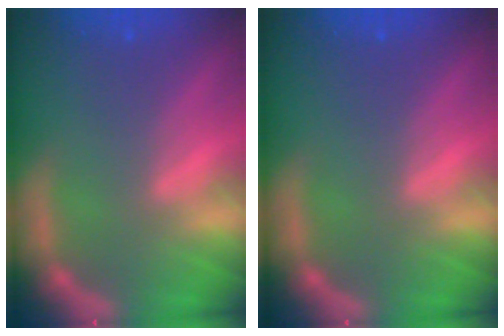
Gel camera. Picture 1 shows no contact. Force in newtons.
{"total": 0.0}